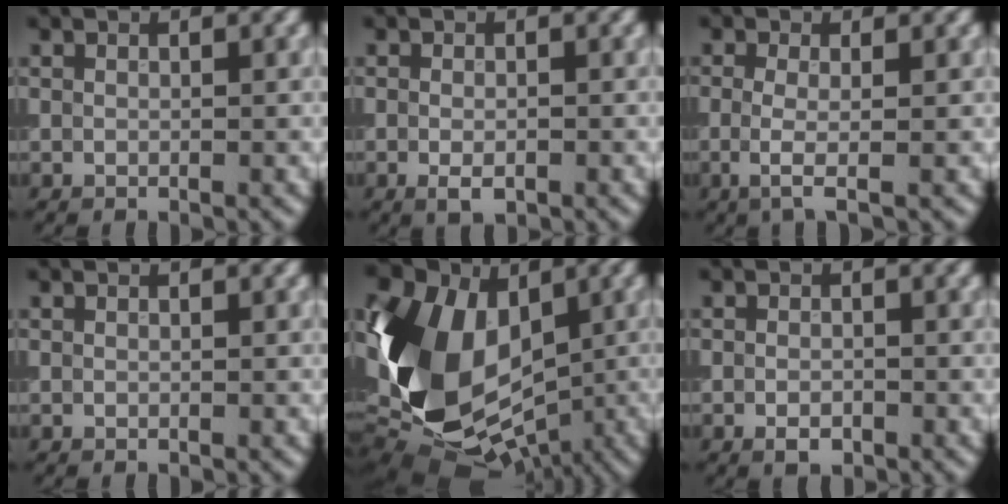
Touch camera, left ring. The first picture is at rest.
{"total": 1.7, "force": [-0.6, 0.9, 1.3], "torque": [-0.024, -0.004, -0.010]}
{"total": 2.3, "force": [-0.3, 0.6, 2.2], "torque": [-0.044, -0.007, -0.008]}
{"total": 0.0}
{"total": 16.2, "force": [-0.3, 11.4, 11.5], "torque": [-0.234, -0.013, -0.004]}
{"total": 1.4, "force": [-0.6, 0.8, 0.9], "torque": [-0.014, -0.002, -0.012]}